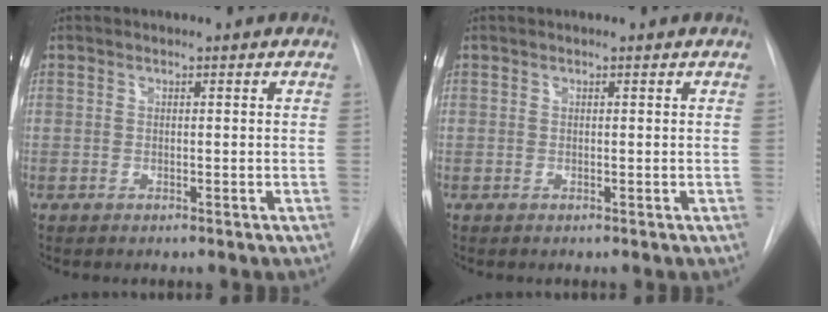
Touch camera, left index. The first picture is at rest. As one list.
[{"total": 0.0}]